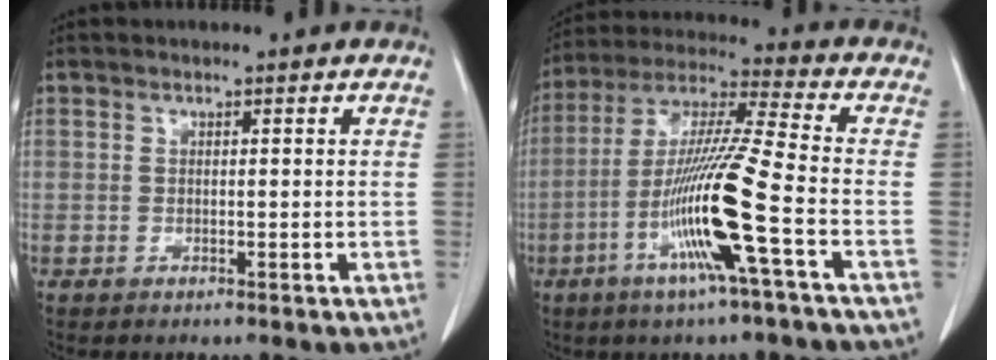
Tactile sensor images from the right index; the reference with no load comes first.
{"total": 15.4, "force": [-5.1, -1.1, 14.4], "torque": [-0.290, -0.013, -0.105]}